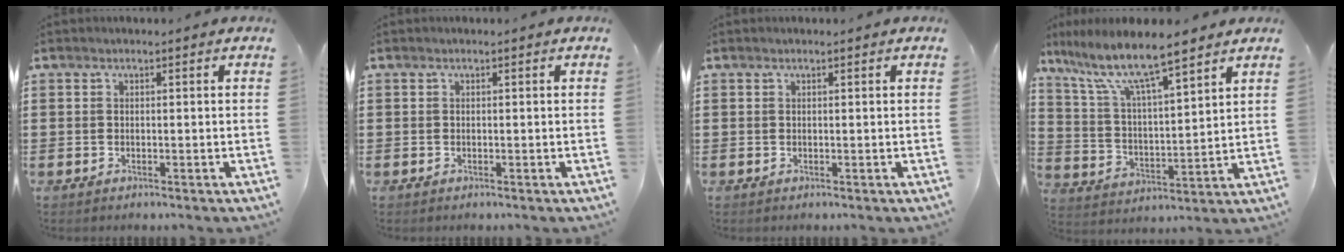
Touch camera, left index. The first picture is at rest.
{"total": 0.0}
{"total": 0.0}
{"total": 8.9, "force": [7.1, 1.3, 5.3], "torque": [-0.131, -0.034, 0.116]}